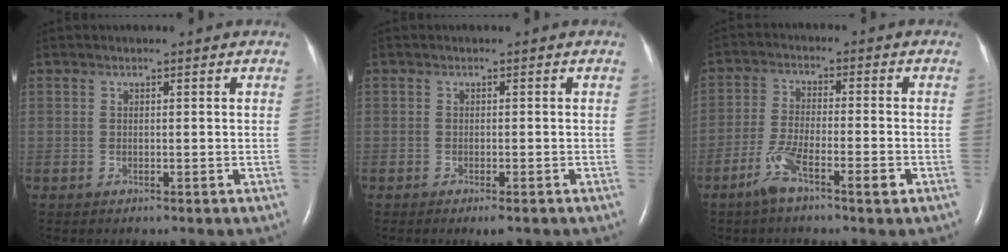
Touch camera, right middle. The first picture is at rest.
{"total": 2.2, "force": [-1.5, 0.5, 1.5], "torque": [-0.020, -0.005, -0.019]}
{"total": 6.2, "force": [-3.6, 0.7, 5.0], "torque": [-0.105, -0.005, -0.069]}